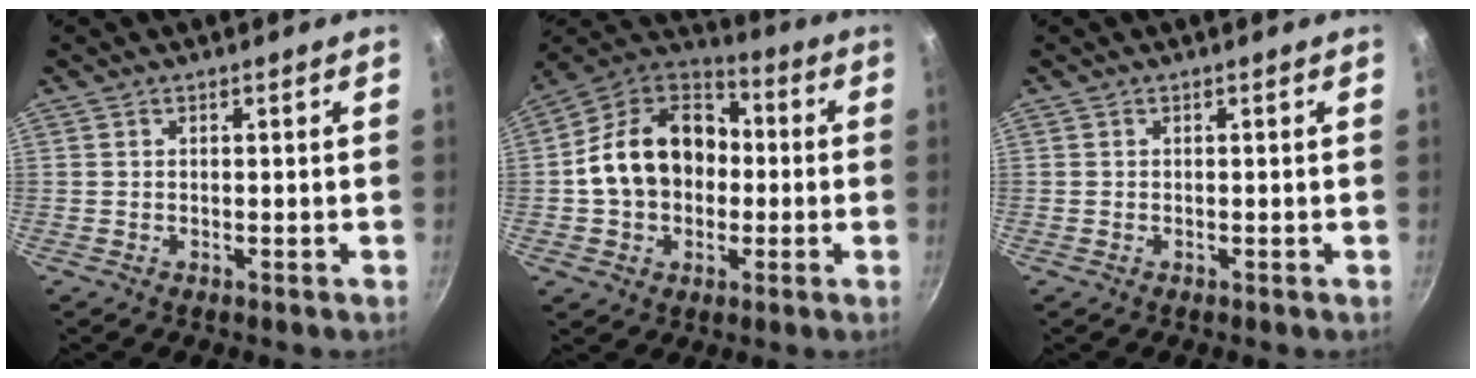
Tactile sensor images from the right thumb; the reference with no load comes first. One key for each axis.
{"total": 18.6, "fx": -0.3, "fy": 14.2, "fz": 11.9, "tx": -0.179, "ty": 0.043, "tz": -0.018}
{"total": 0.0}